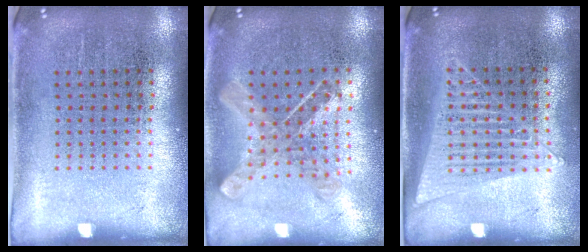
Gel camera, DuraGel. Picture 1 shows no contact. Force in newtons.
{"total": 0.9, "press": 0.9, "slide": 0.2}
{"total": 1.2, "press": 1.2, "slide": 0.4}